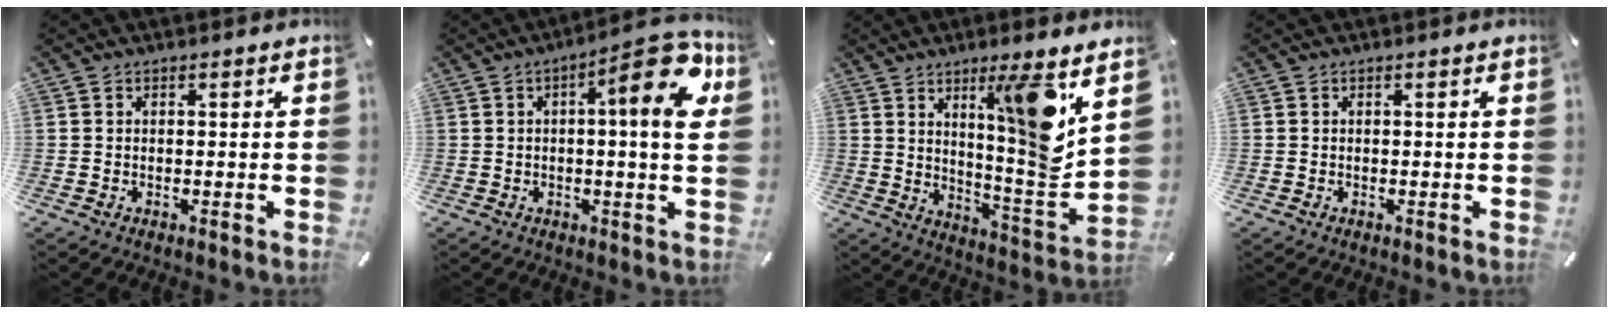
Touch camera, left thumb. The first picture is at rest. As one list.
[{"total": 14.9, "force": [4.5, 3.7, 13.7], "torque": [-0.169, -0.029, 0.062]}, {"total": 14.3, "force": [7.5, 0.9, 12.1], "torque": [-0.181, -0.063, 0.114]}, {"total": 0.0}]